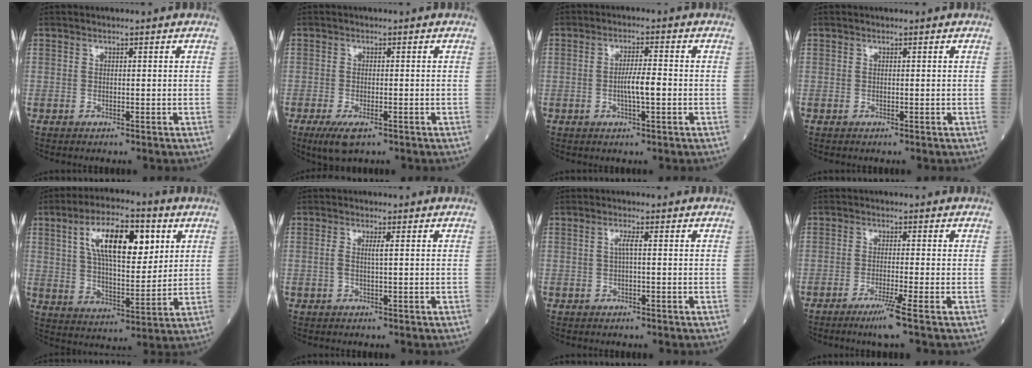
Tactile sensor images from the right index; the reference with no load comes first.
{"total": 4.4, "force": [-2.5, 1.4, 3.4], "torque": [-0.067, -0.011, -0.038]}
{"total": 4.0, "force": [-0.8, 0.4, 3.9], "torque": [-0.071, 0.000, -0.015]}
{"total": 0.0}
{"total": 15.7, "force": [6.3, 6.7, 12.7], "torque": [-0.216, 0.021, 0.105]}
{"total": 1.6, "force": [0.2, -0.1, 1.6], "torque": [-0.038, 0.000, 0.001]}
{"total": 1.3, "force": [0.0, -0.1, 1.3], "torque": [-0.026, 0.002, -0.001]}
{"total": 4.0, "force": [-2.4, -1.2, 2.9], "torque": [-0.055, -0.012, -0.050]}